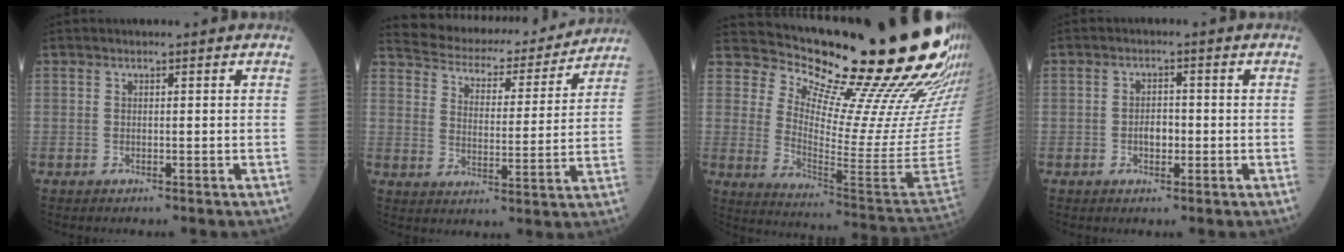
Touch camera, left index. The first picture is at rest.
{"total": 17.5, "force": [16.4, 4.2, 4.3], "torque": [-0.063, 0.002, 0.220]}
{"total": 28.1, "force": [21.8, 3.2, 17.4], "torque": [-0.256, -0.103, 0.289]}
{"total": 2.5, "force": [-0.6, 1.4, 2.0], "torque": [-0.034, 0.004, -0.009]}